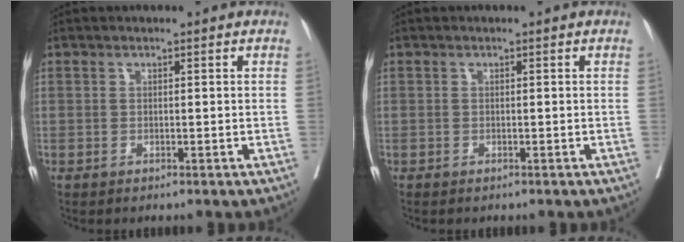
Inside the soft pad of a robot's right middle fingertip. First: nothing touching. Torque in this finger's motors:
{"motor_torque": [-0.04, 0.00, -0.04, 0.00]}